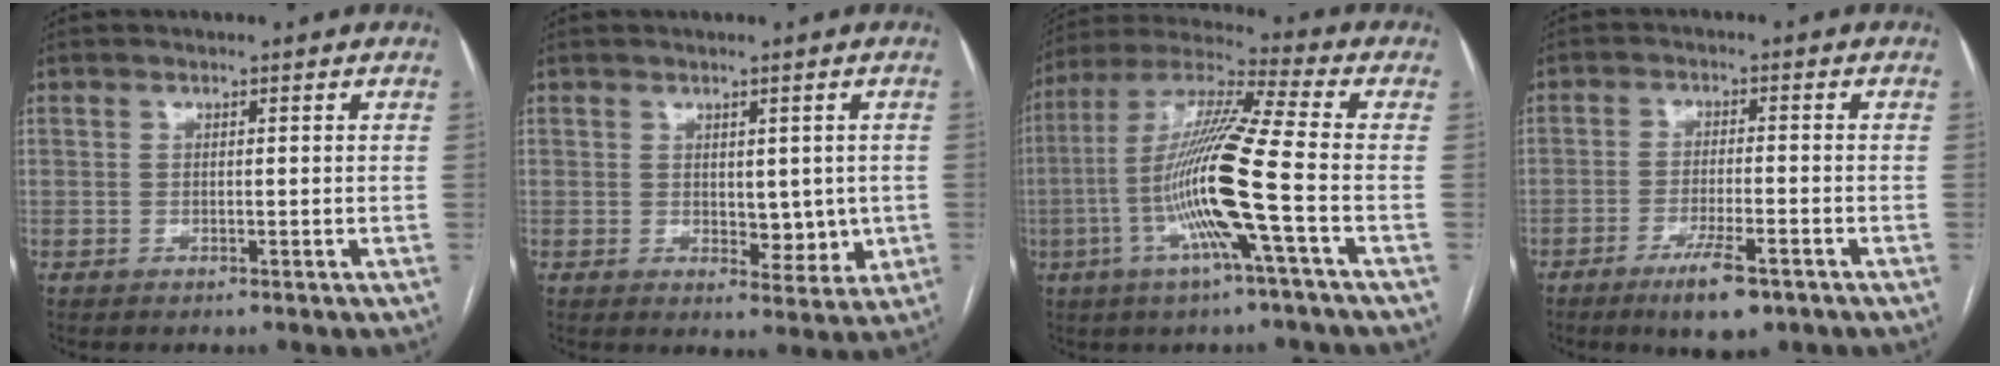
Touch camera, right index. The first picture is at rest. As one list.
[{"total": 5.1, "force": [0.1, 2.9, 4.2], "torque": [-0.046, -0.008, 0.011]}, {"total": 15.7, "force": [-4.1, -0.9, 15.2], "torque": [-0.301, -0.004, -0.091]}, {"total": 7.0, "force": [-4.4, 1.3, 5.3], "torque": [-0.095, -0.011, -0.068]}]